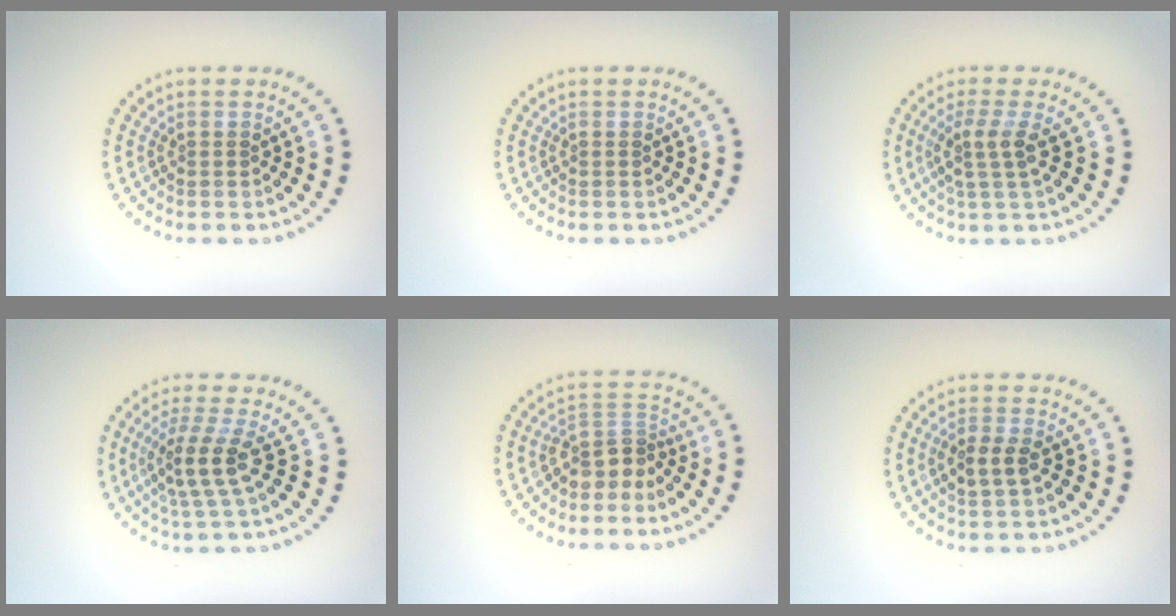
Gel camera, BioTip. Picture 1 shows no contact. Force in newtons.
{"total": 0.0}
{"total": 2.6, "press": 2.0, "slide": 1.7}
{"total": 3.6, "press": 2.9, "slide": 2.1}
{"total": 3.1, "press": 2.3, "slide": 2.1}
{"total": 2.4, "press": 2.3, "slide": 0.5}